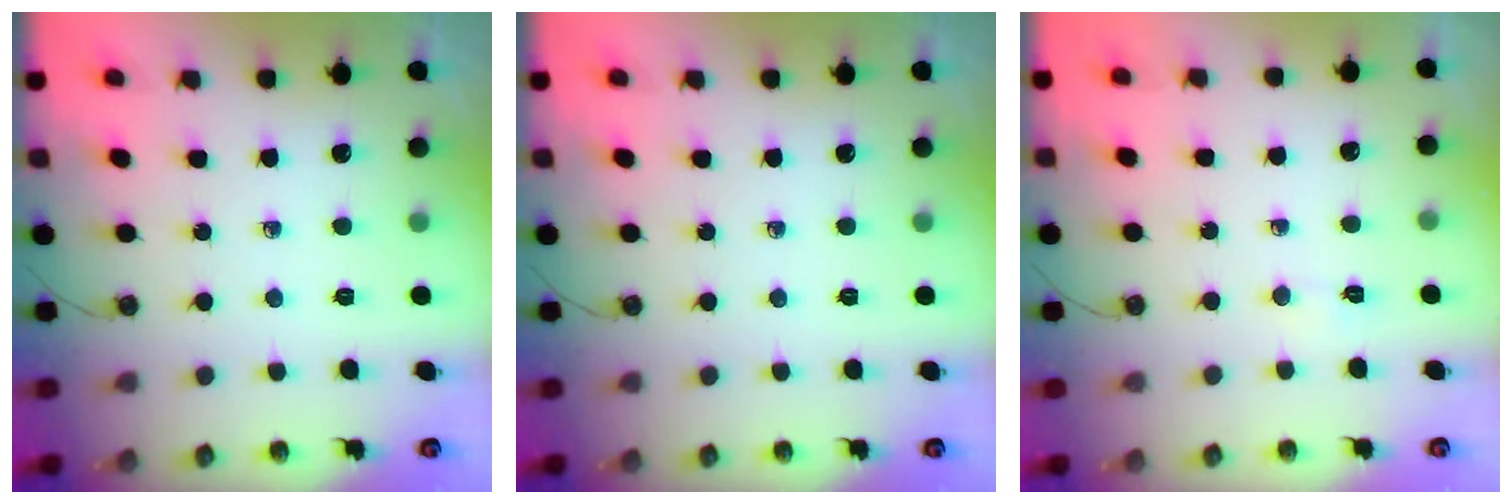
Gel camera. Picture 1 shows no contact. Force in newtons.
{"total": 0.0}
{"total": 2.5, "press": 2.5, "slide": 0.3}